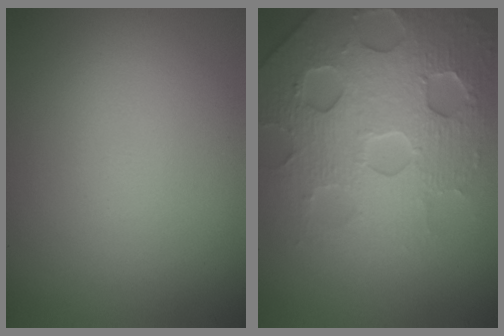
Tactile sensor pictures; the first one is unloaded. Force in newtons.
{"total": 7.3, "press": 7.1, "slide": 1.7}